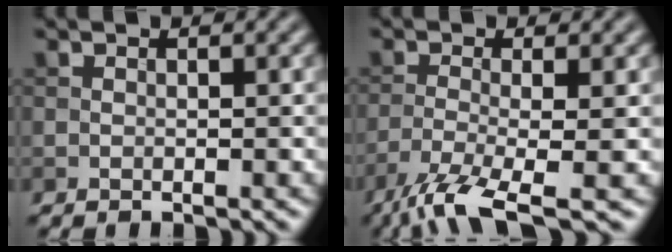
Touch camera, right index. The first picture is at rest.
{"total": 6.4, "force": [-4.1, 1.4, 4.7], "torque": [-0.085, -0.010, -0.088]}